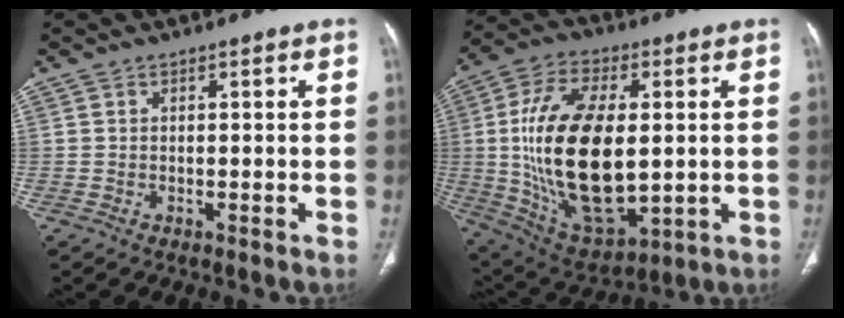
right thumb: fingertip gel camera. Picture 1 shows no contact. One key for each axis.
{"total": 24.8, "fx": 0.6, "fy": 12.7, "fz": 21.2, "tx": -0.396, "ty": -0.011, "tz": 0.028}